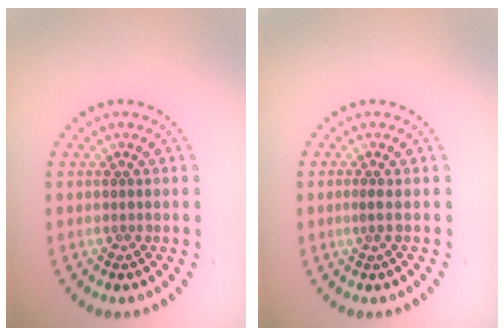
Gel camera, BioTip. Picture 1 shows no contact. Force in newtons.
{"total": 0.7, "press": 0.3, "slide": 0.6}